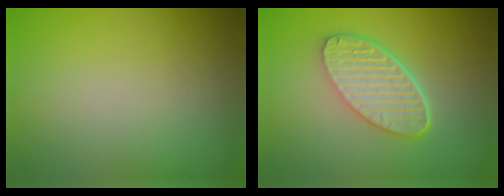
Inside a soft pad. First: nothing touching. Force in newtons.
{"total": 5.7, "press": 4.4, "slide": 3.6}